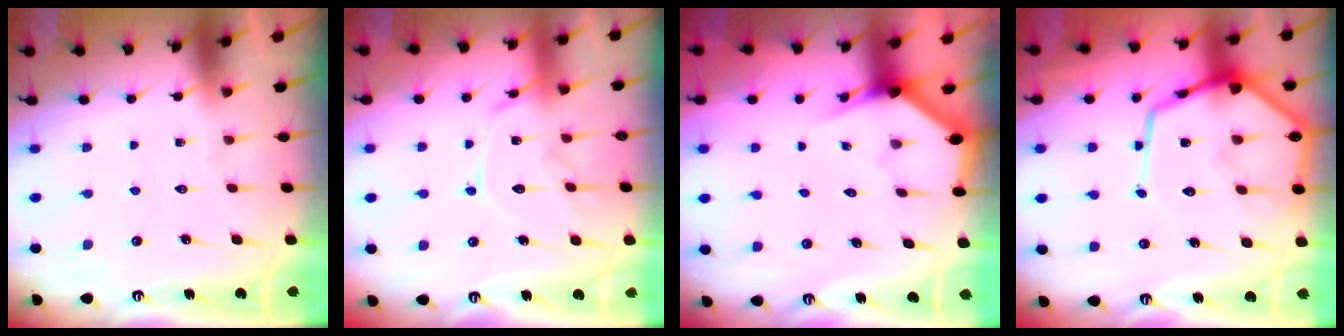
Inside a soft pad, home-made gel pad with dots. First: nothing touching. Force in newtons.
{"total": 13.0, "press": 13.0, "slide": 0.8}
{"total": 2.9, "press": 2.9, "slide": 0.1}
{"total": 17.4, "press": 17.3, "slide": 1.6}